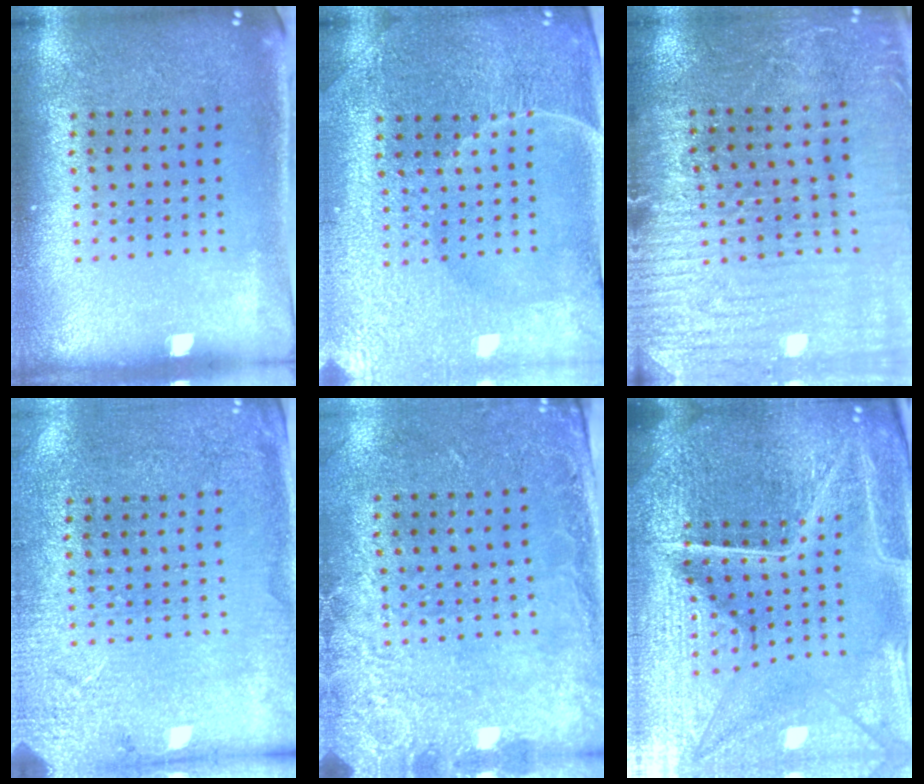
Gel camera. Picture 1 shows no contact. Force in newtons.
{"total": 4.2, "press": 4.0, "slide": 1.2}
{"total": 3.2, "press": 3.2, "slide": 0.1}
{"total": 2.6, "press": 2.5, "slide": 0.7}
{"total": 2.6, "press": 2.0, "slide": 1.7}
{"total": 6.3, "press": 5.6, "slide": 2.9}